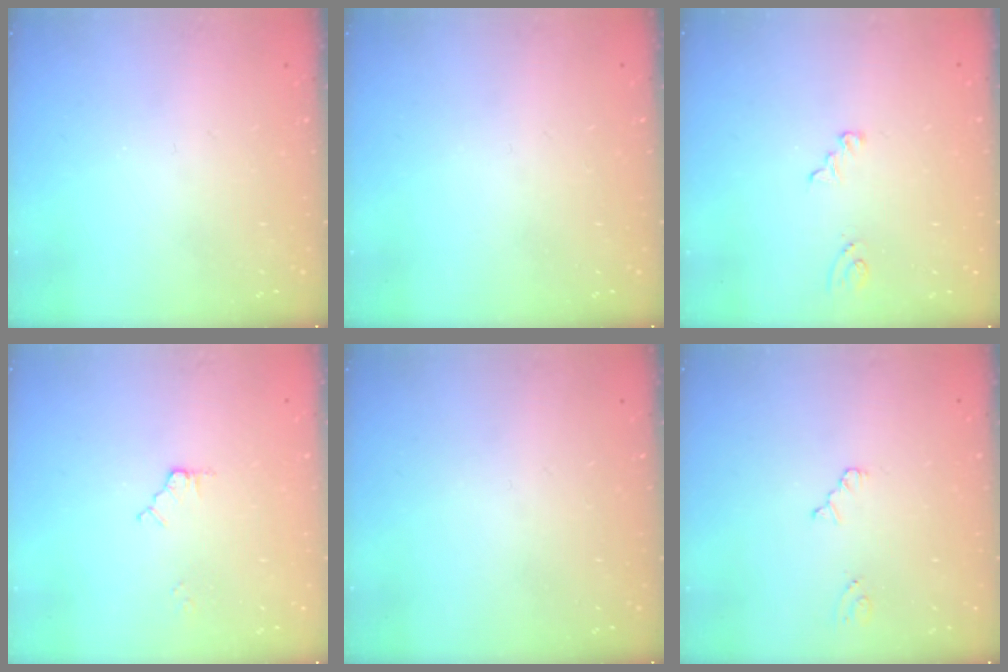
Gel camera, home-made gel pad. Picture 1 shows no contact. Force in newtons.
{"total": 0.0}
{"total": 3.7, "press": 3.7, "slide": 0.5}
{"total": 3.9, "press": 3.9, "slide": 0.4}
{"total": 0.0}
{"total": 2.2, "press": 2.2, "slide": 0.4}